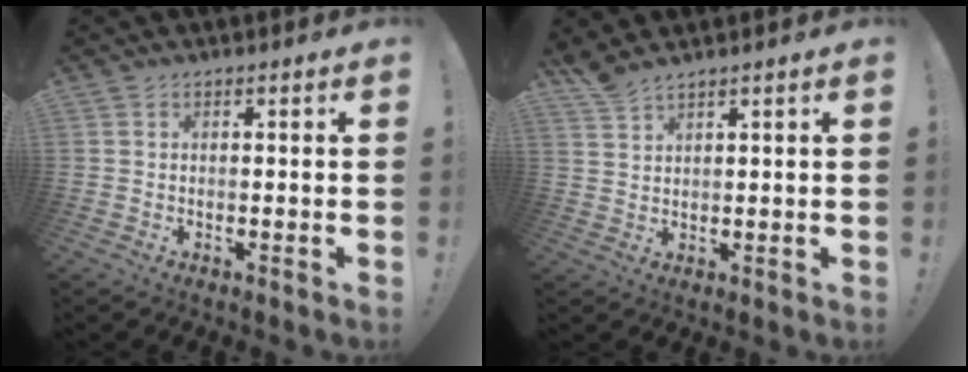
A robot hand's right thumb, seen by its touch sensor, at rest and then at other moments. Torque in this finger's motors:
{"motor_torque": [0.13, 0.09, 0.41, 0.26, -0.02]}